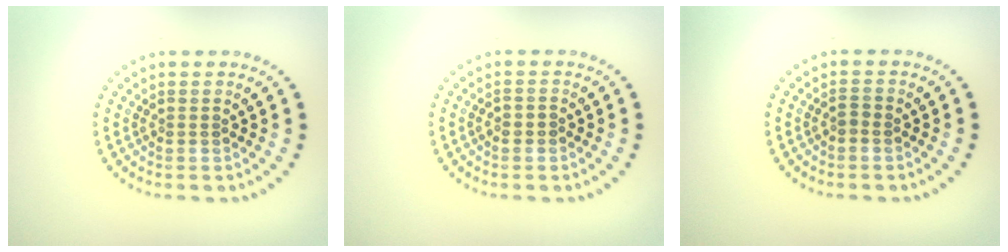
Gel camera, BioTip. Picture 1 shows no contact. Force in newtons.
{"total": 1.1, "press": 1.0, "slide": 0.5}
{"total": 0.9, "press": 0.8, "slide": 0.3}